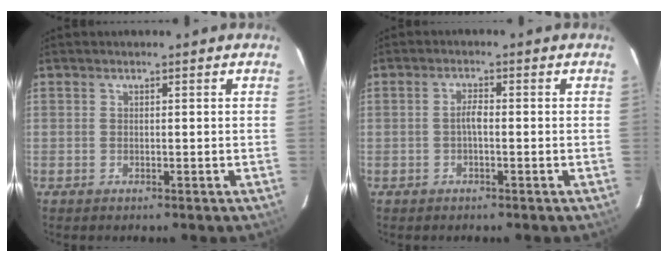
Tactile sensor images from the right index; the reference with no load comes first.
{"total": 1.9, "force": [-0.5, 0.5, 1.7], "torque": [-0.034, 0.007, -0.011]}